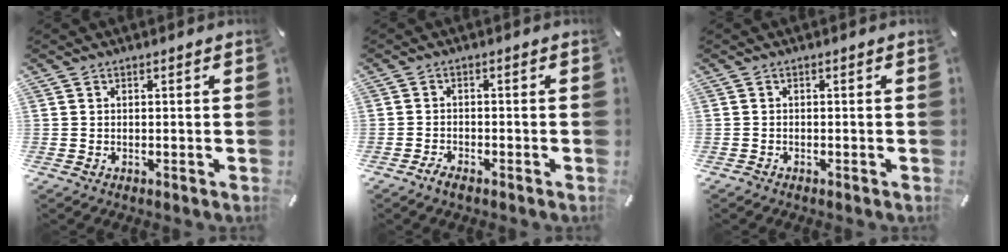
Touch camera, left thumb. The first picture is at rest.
{"total": 2.1, "force": [-1.8, 0.7, 0.7], "torque": [-0.013, 0.008, -0.036]}
{"total": 0.6, "force": [-0.6, 0.2, 0.1], "torque": [-0.001, 0.002, -0.013]}